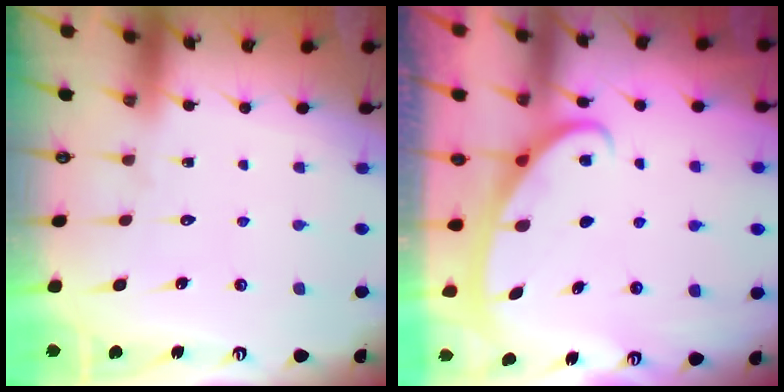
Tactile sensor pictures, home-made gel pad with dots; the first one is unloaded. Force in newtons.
{"total": 2.7, "press": 2.6, "slide": 0.4}